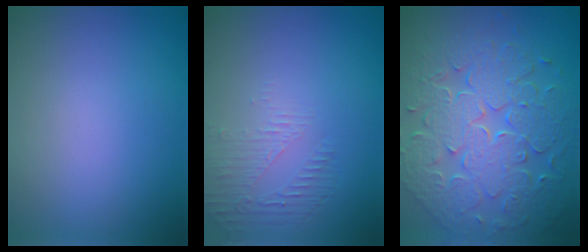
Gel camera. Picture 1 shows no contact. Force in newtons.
{"total": 1.7, "press": 0.6, "slide": 1.6}
{"total": 9.9, "press": 6.9, "slide": 7.0}